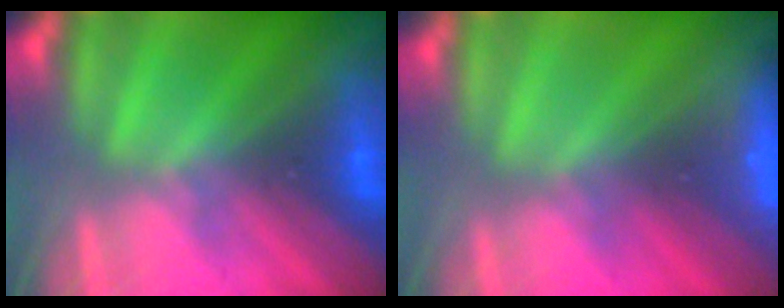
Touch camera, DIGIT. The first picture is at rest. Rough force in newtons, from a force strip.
{"total": 3.3}